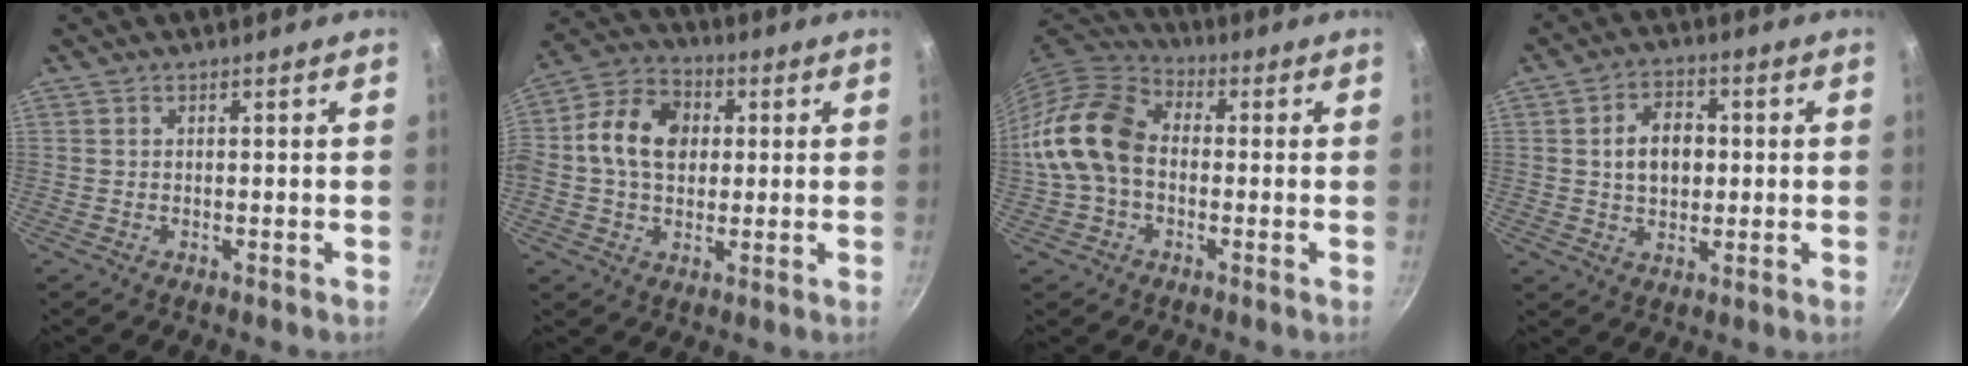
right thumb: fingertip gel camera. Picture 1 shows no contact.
{"total": 13.4, "force": [1.5, 10.1, 8.7], "torque": [-0.131, 0.018, 0.006]}
{"total": 14.1, "force": [-1.0, 10.2, 9.7], "torque": [-0.159, 0.033, -0.037]}
{"total": 8.3, "force": [0.7, 5.9, 5.8], "torque": [-0.073, 0.011, 0.009]}